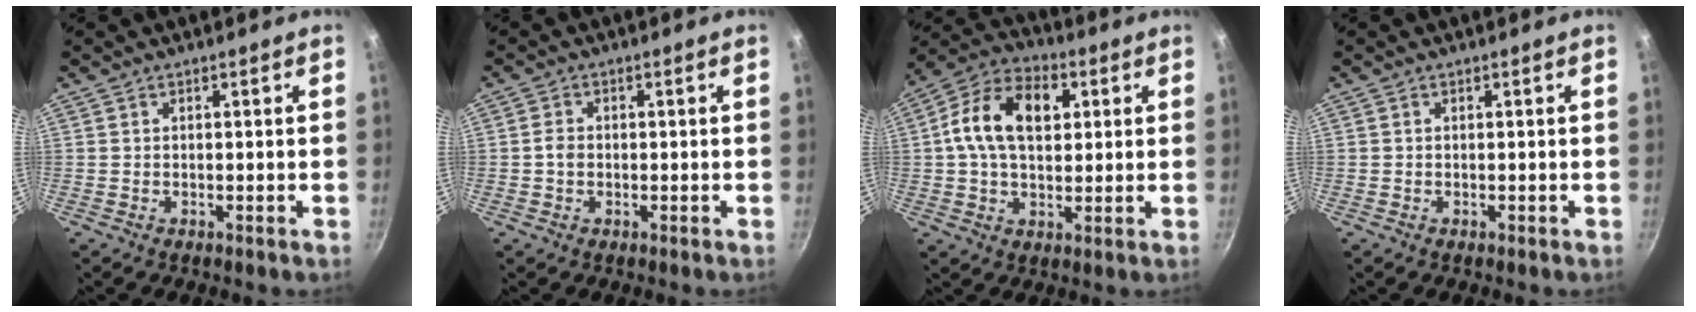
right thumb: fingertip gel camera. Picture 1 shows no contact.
{"total": 2.1, "force": [-0.3, 1.7, 1.2], "torque": [-0.018, 0.009, -0.007]}
{"total": 14.7, "force": [3.1, 9.6, 10.8], "torque": [-0.162, 0.015, 0.036]}
{"total": 0.0}